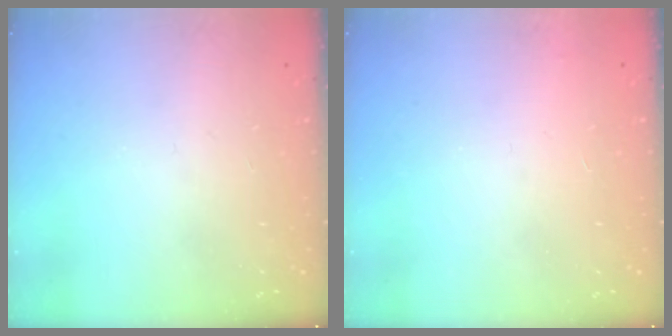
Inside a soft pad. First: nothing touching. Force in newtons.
{"total": 3.4, "press": 3.4, "slide": 0.1}